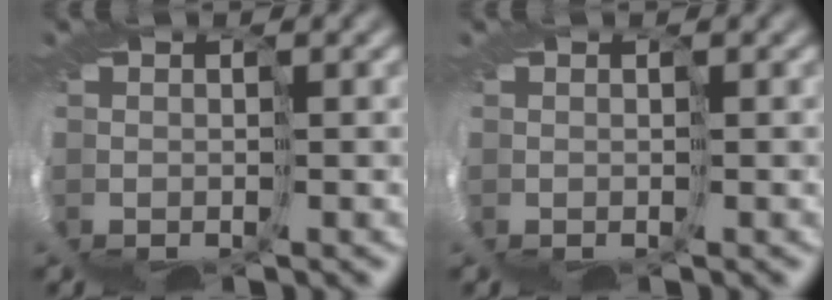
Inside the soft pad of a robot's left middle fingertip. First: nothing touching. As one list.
[{"total": 0.0}]